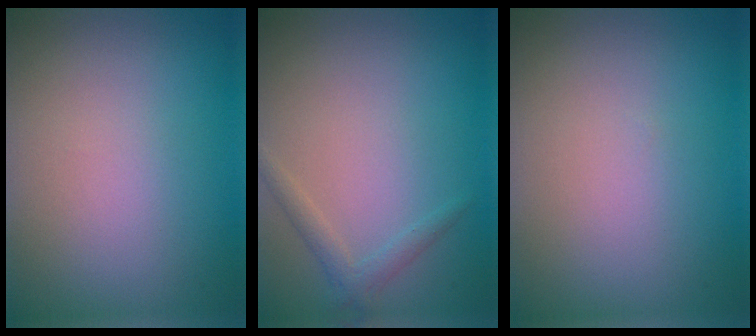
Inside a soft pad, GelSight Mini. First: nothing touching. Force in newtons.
{"total": 1.4, "press": 1.4, "slide": 0.1}
{"total": 0.0}